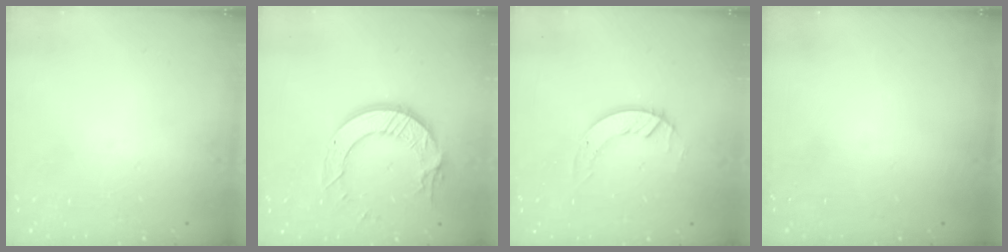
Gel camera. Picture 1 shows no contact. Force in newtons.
{"total": 12.7, "press": 12.6, "slide": 1.2}
{"total": 4.5, "press": 4.5, "slide": 0.4}
{"total": 0.0}